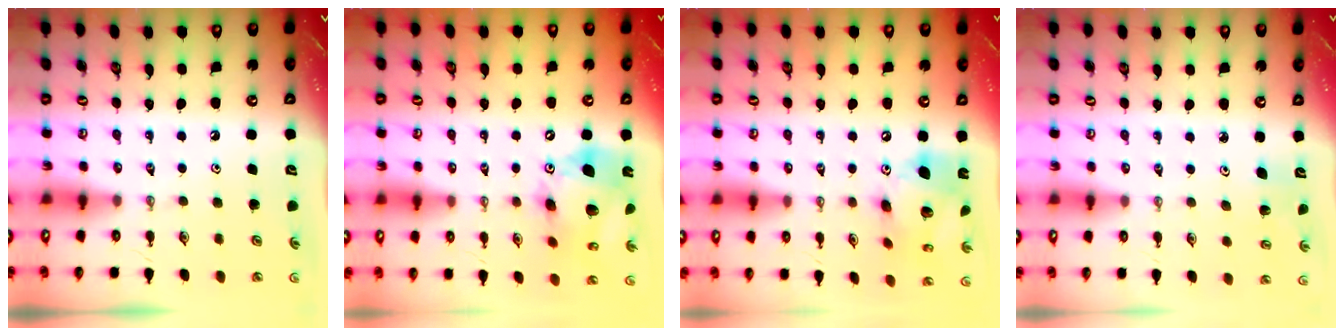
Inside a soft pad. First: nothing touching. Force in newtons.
{"total": 16.8, "press": 16.5, "slide": 3.0}
{"total": 15.6, "press": 15.5, "slide": 1.6}
{"total": 2.4, "press": 2.2, "slide": 1.0}